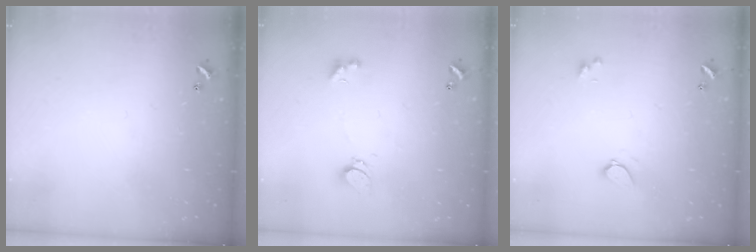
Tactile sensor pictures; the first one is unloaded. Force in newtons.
{"total": 1.8, "press": 1.7, "slide": 0.5}
{"total": 1.2, "press": 1.2, "slide": 0.3}